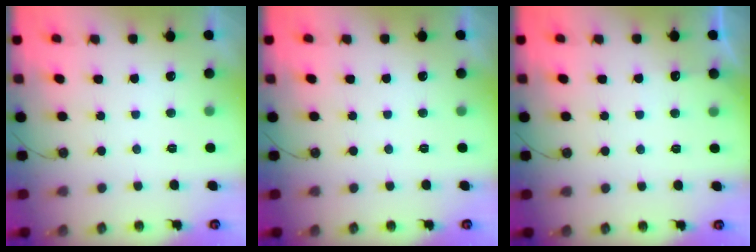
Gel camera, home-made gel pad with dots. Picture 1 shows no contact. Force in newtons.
{"total": 0.0}
{"total": 2.8, "press": 2.8, "slide": 0.4}